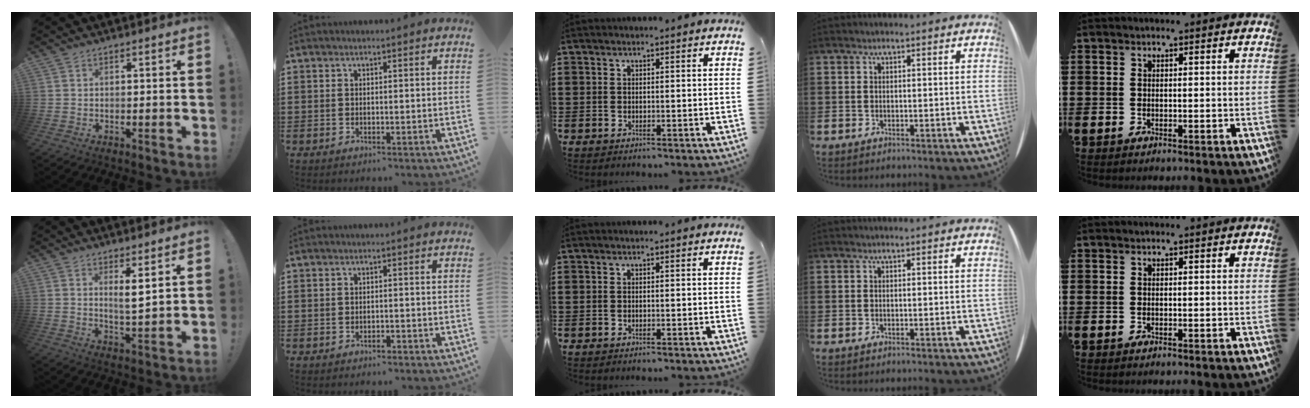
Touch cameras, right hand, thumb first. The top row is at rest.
{"thumb": {"total": 4.8, "force": [2.6, 0.5, 4.0], "torque": [-0.057, -0.021, 0.038]}, "index": {"total": 0.8, "force": [-0.8, 0.0, 0.2], "torque": [-0.009, -0.006, -0.015]}}